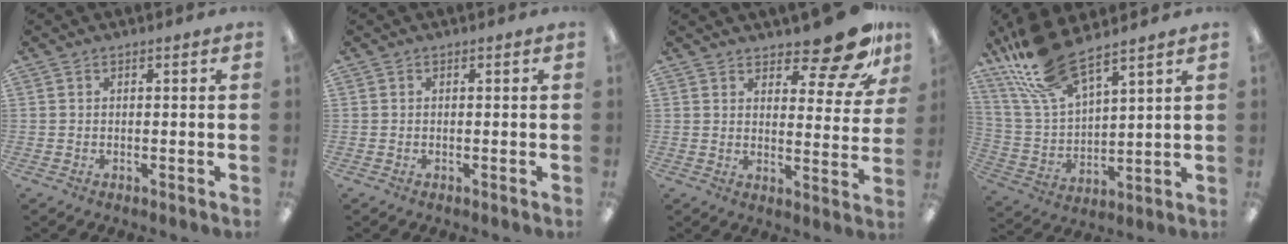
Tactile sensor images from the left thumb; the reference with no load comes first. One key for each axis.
{"total": 0.0}
{"total": 13.7, "fx": 10.8, "fy": 4.2, "fz": 7.4, "tx": -0.087, "ty": -0.079, "tz": 0.180}
{"total": 16.5, "fx": 12.7, "fy": 5.2, "fz": 9.1, "tx": -0.210, "ty": -0.056, "tz": 0.229}